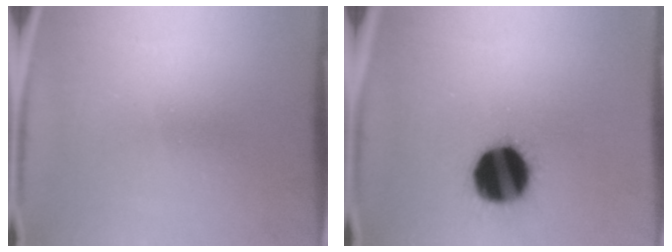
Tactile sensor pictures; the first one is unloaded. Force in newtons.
{"total": 17.1}